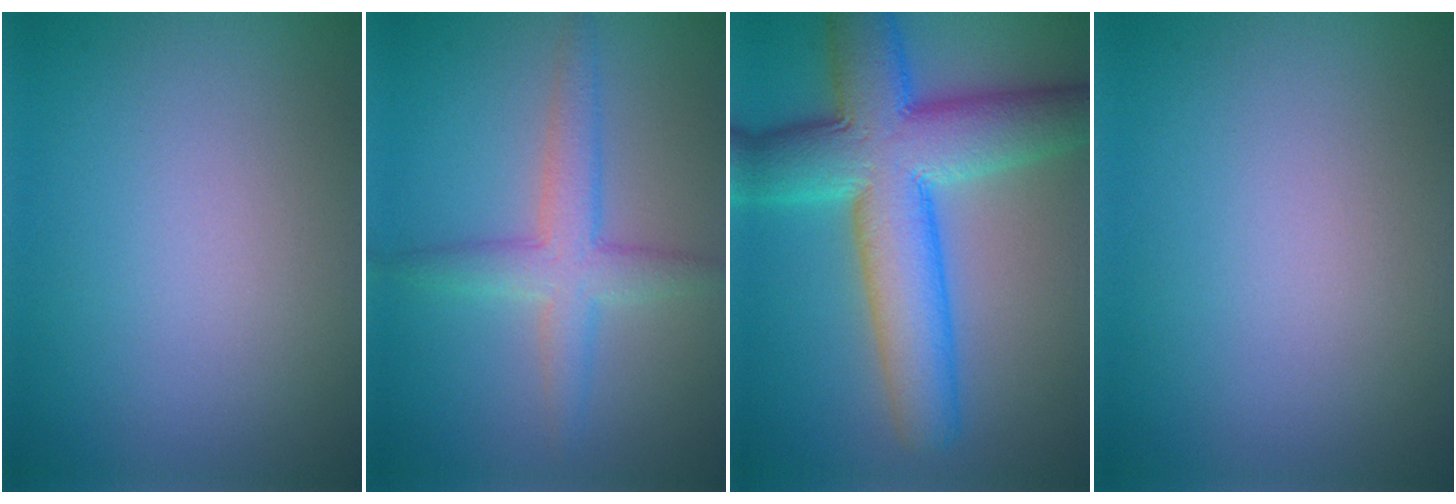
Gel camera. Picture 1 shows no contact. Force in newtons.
{"total": 3.6, "press": 3.6, "slide": 0.1}
{"total": 11.2, "press": 11.2, "slide": 0.3}
{"total": 0.0}